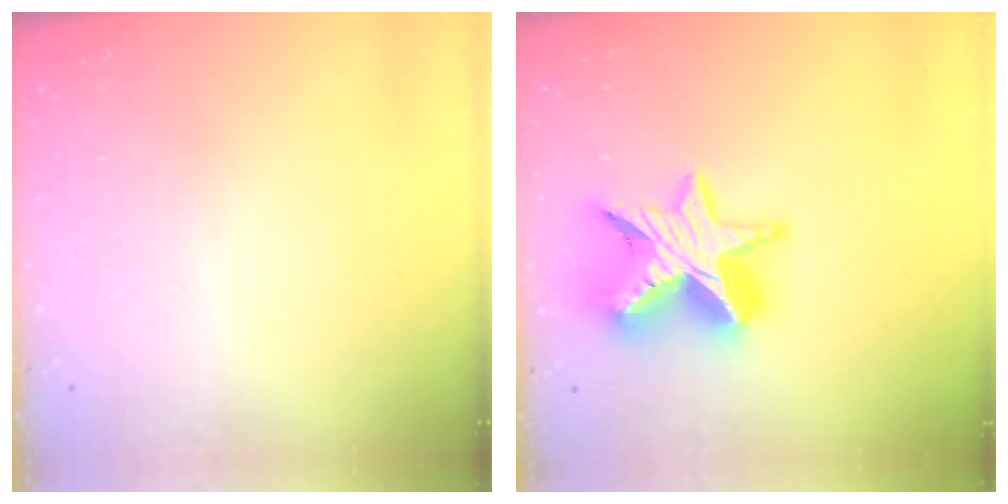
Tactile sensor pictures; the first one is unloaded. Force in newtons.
{"total": 16.2, "press": 16.1, "slide": 1.7}